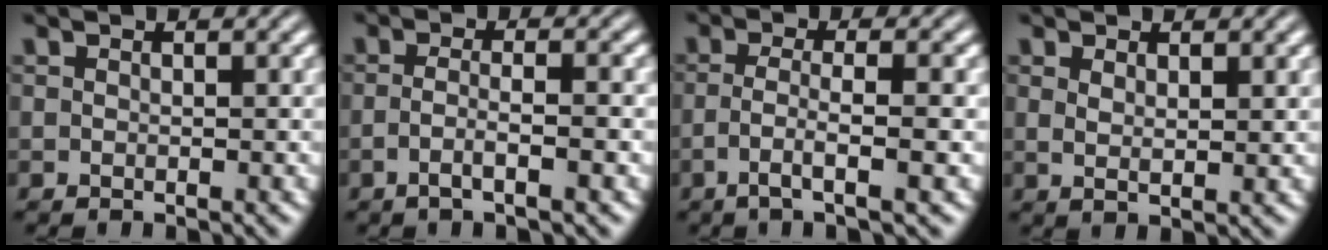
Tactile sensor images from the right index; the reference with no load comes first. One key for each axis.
{"total": 2.5, "fx": -1.4, "fy": -0.7, "fz": 1.9, "tx": -0.035, "ty": -0.009, "tz": -0.020}
{"total": 3.3, "fx": -1.5, "fy": -0.6, "fz": 2.9, "tx": -0.059, "ty": -0.018, "tz": -0.015}
{"total": 1.6, "fx": 1.1, "fy": -0.8, "fz": 0.9, "tx": -0.010, "ty": -0.009, "tz": 0.029}